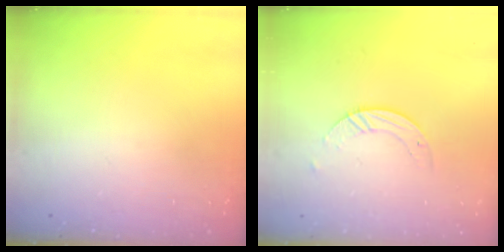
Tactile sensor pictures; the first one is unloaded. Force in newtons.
{"total": 3.4, "press": 3.4, "slide": 0.1}